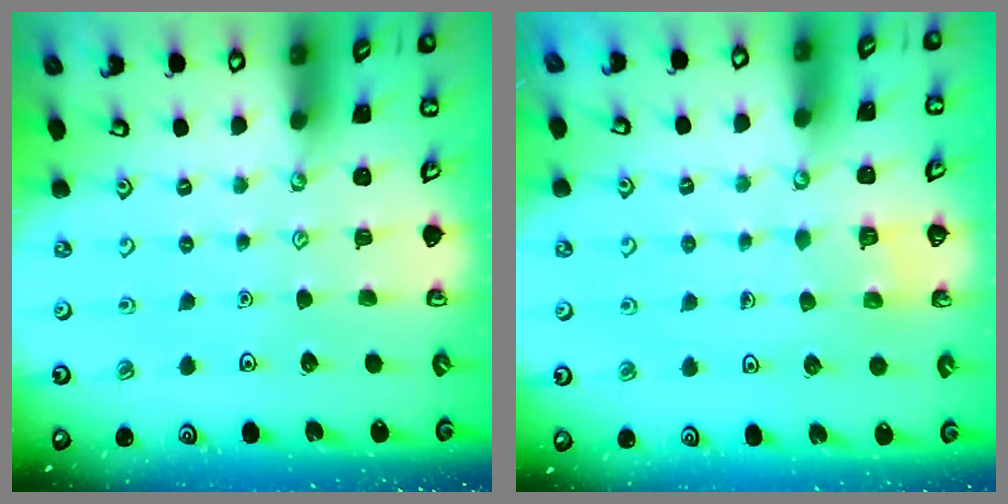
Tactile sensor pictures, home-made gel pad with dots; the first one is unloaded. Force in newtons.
{"total": 2.8, "press": 2.8, "slide": 0.1}